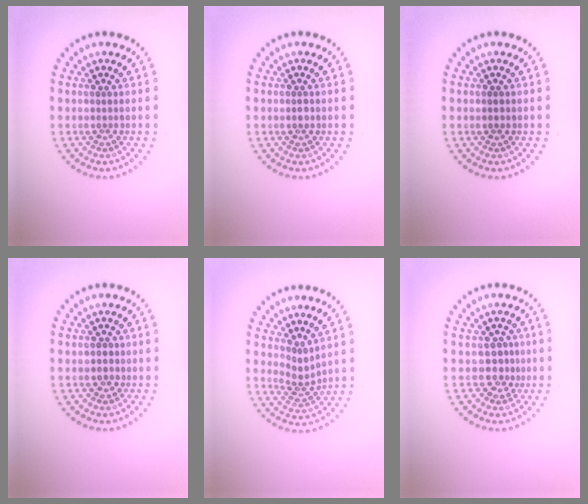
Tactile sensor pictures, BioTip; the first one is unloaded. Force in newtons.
{"total": 0.8, "press": 0.7, "slide": 0.3}
{"total": 0.9, "press": 0.9, "slide": 0.2}
{"total": 1.2, "press": 1.0, "slide": 0.6}
{"total": 2.1, "press": 1.4, "slide": 1.5}
{"total": 2.0, "press": 1.6, "slide": 1.2}